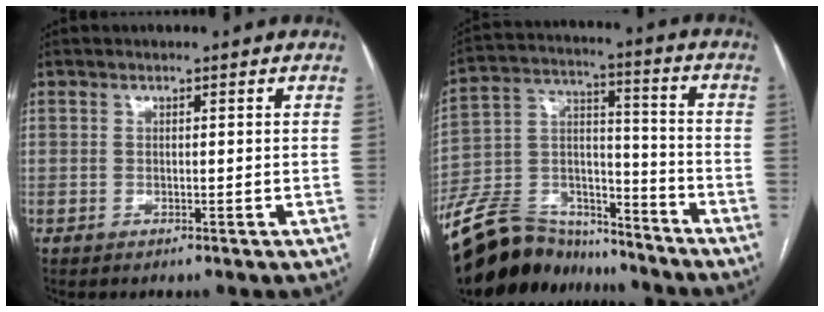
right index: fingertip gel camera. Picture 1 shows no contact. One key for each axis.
{"total": 20.5, "fx": -18.5, "fy": 7.1, "fz": 5.5, "tx": -0.139, "ty": 0.021, "tz": -0.309}